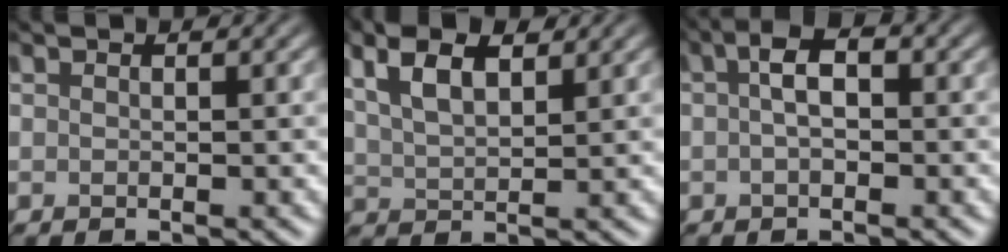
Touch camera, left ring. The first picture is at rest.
{"total": 4.2, "force": [2.3, 1.7, 3.1], "torque": [-0.067, 0.008, 0.046]}
{"total": 2.2, "force": [0.0, 1.0, 2.0], "torque": [-0.038, 0.006, -0.006]}